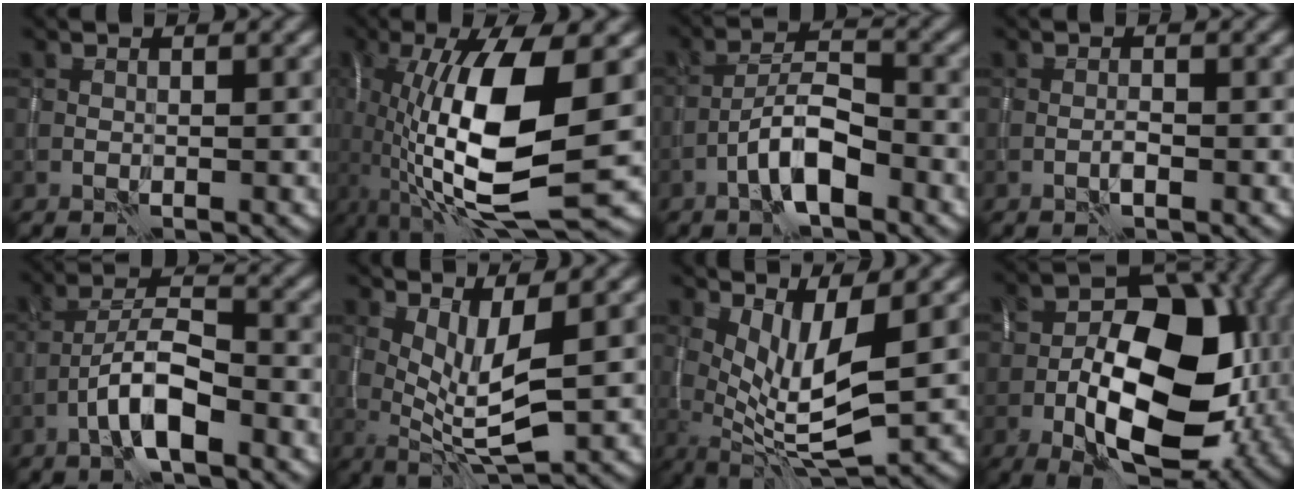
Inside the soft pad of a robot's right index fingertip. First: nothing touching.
{"total": 11.9, "force": [-0.9, 3.9, 11.2], "torque": [-0.220, -0.005, -0.015]}
{"total": 4.8, "force": [-2.6, 1.5, 3.8], "torque": [-0.063, 0.015, -0.053]}
{"total": 0.9, "force": [-0.5, 0.0, 0.7], "torque": [-0.015, 0.004, -0.011]}
{"total": 5.3, "force": [-2.6, 1.5, 4.3], "torque": [-0.076, 0.015, -0.053]}
{"total": 4.2, "force": [1.2, 0.9, 3.9], "torque": [-0.077, -0.013, 0.027]}
{"total": 5.9, "force": [1.4, 1.5, 5.5], "torque": [-0.103, -0.012, 0.031]}
{"total": 13.6, "force": [-2.8, 7.7, 10.8], "torque": [-0.172, -0.007, -0.062]}